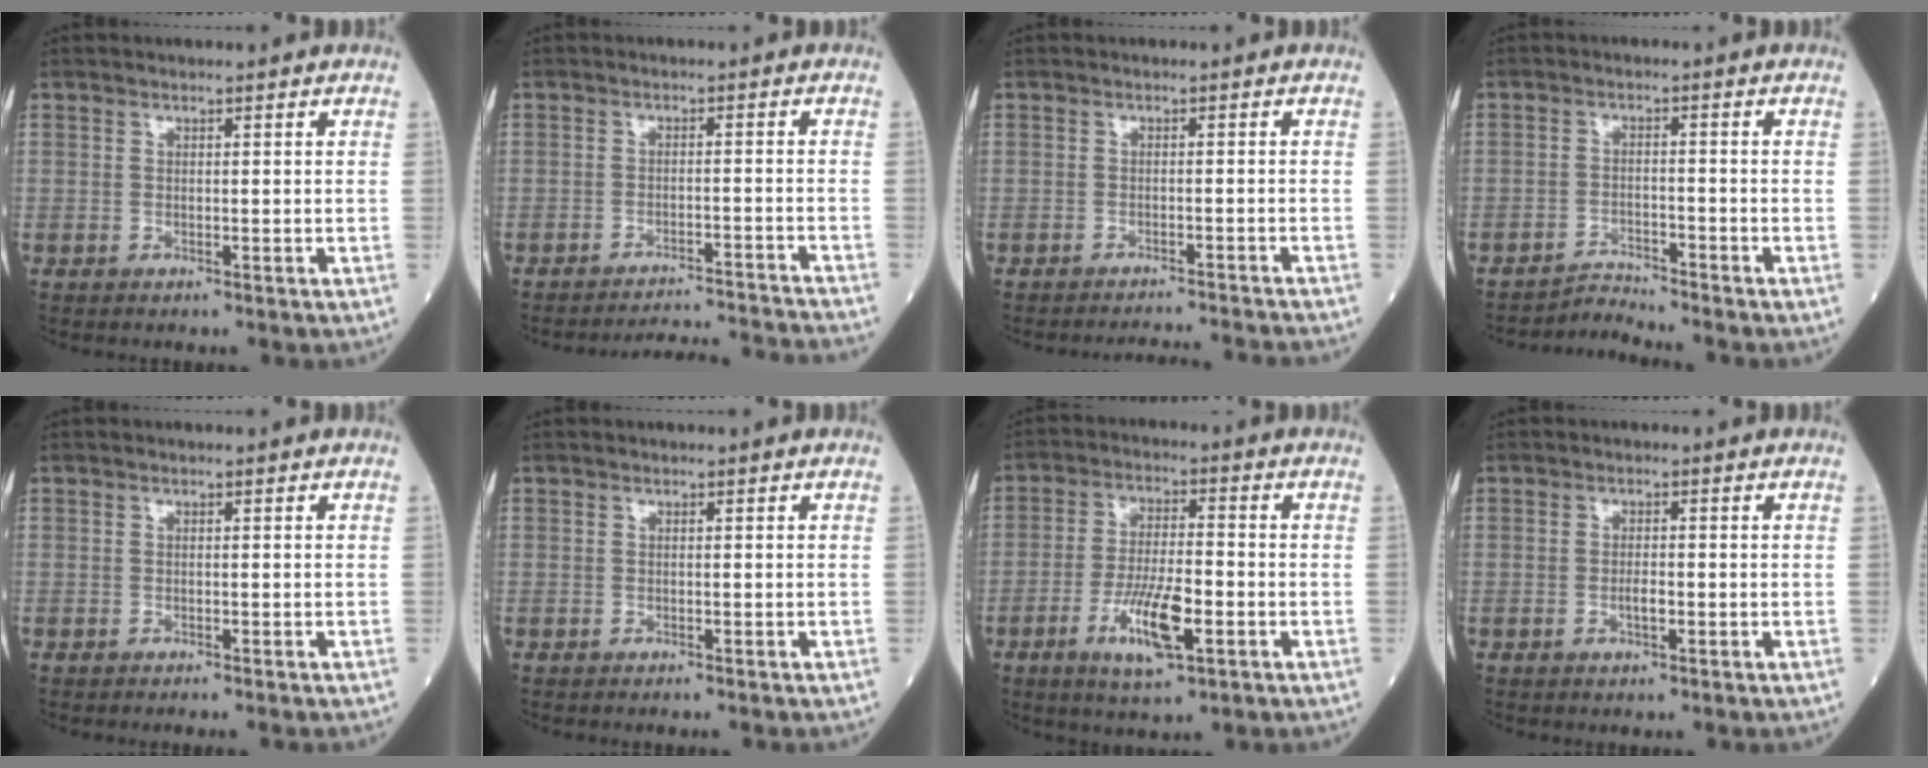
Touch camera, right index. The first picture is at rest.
{"total": 10.6, "force": [-10.4, -2.1, 0.6], "torque": [0.003, -0.009, -0.143]}
{"total": 7.3, "force": [-7.2, -1.3, 0.9], "torque": [-0.007, -0.012, -0.091]}
{"total": 3.4, "force": [-2.9, -1.3, -1.1], "torque": [0.016, -0.011, -0.047]}
{"total": 2.1, "force": [-1.9, -0.1, 1.0], "torque": [-0.012, 0.002, -0.023]}
{"total": 0.9, "force": [-0.8, 0.0, 0.4], "torque": [-0.001, 0.002, -0.011]}
{"total": 9.2, "force": [-3.6, 2.0, 8.2], "torque": [-0.161, -0.009, -0.061]}
{"total": 1.6, "force": [-0.5, 0.4, 1.4], "torque": [-0.025, 0.001, -0.010]}